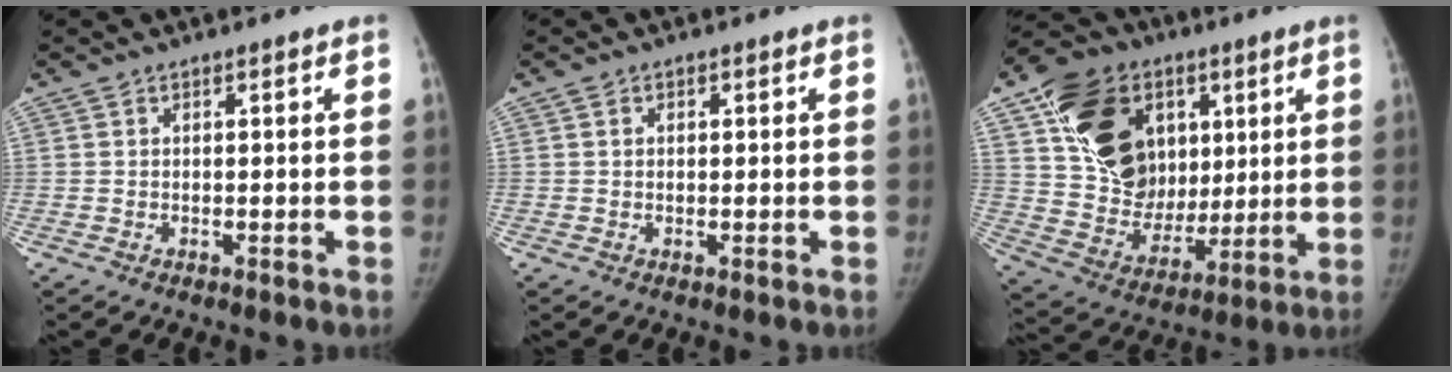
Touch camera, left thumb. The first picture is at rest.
{"total": 1.3, "force": [0.3, 1.1, 0.6], "torque": [-0.005, 0.002, 0.003]}
{"total": 23.1, "force": [7.7, 17.5, 12.9], "torque": [-0.191, -0.005, 0.145]}